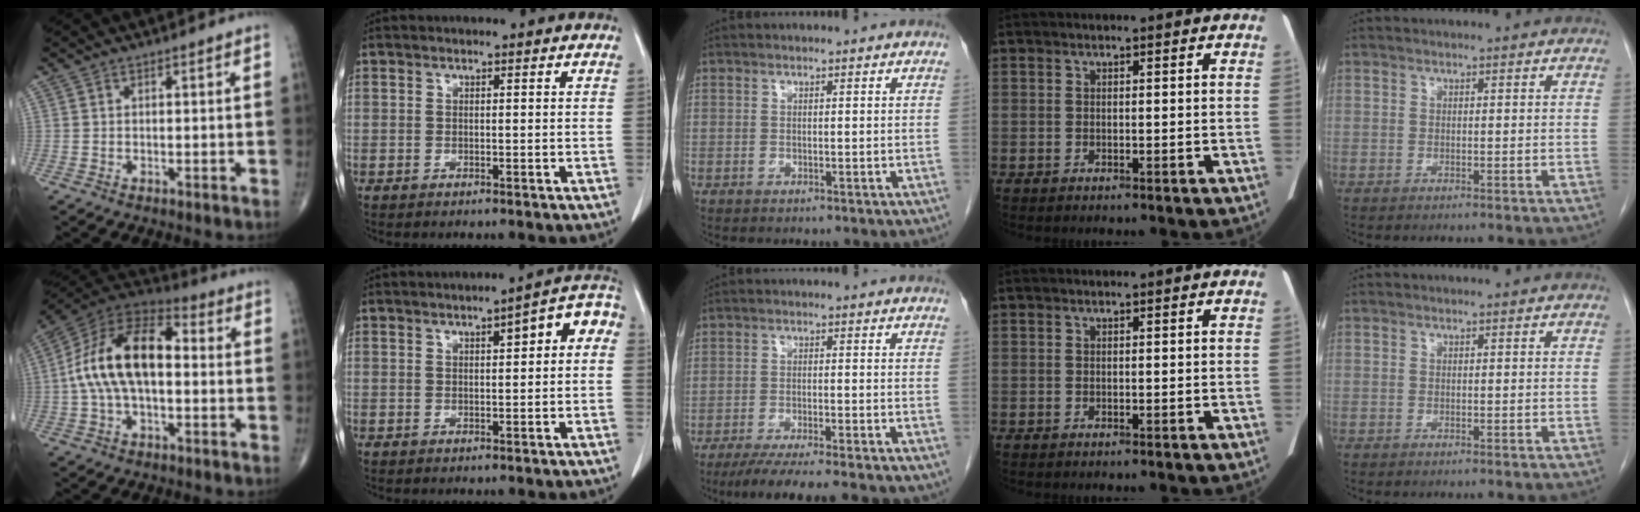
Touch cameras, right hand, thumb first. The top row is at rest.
{"thumb": {"total": 17.5, "force": [0.3, 9.5, 14.8], "torque": [-0.269, 0.043, -0.006]}, "index": {"total": 6.0, "force": [1.2, 1.6, 5.6], "torque": [-0.066, 0.028, 0.007]}, "middle": {"total": 9.6, "force": [-7.4, 0.4, 6.1], "torque": [-0.082, -0.018, -0.111]}}